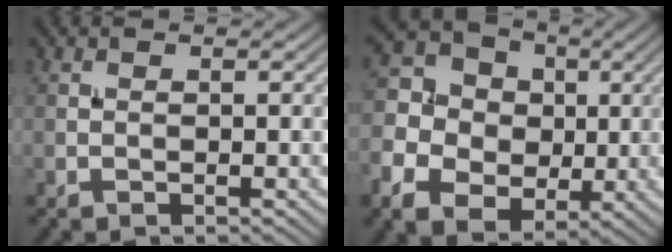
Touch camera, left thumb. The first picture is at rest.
{"total": 11.0, "force": [-0.7, 9.5, 5.5], "torque": [-0.164, 0.000, -0.024]}